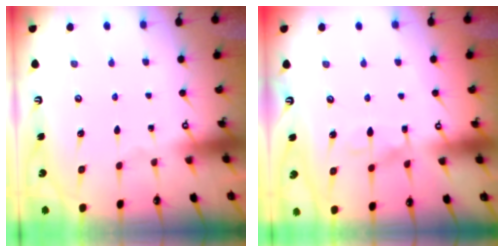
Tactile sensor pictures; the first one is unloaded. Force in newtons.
{"total": 6.8, "press": 6.7, "slide": 0.7}